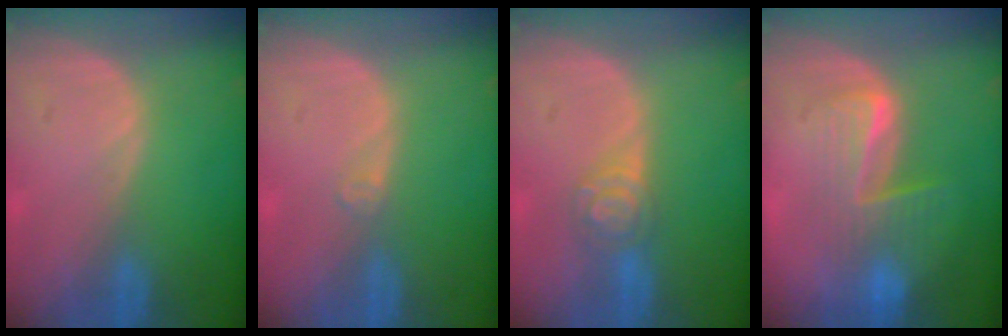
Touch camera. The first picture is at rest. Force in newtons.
{"total": 1.1, "press": 0.8, "slide": 0.7}
{"total": 4.1, "press": 4.0, "slide": 0.9}
{"total": 6.3, "press": 6.2, "slide": 1.5}